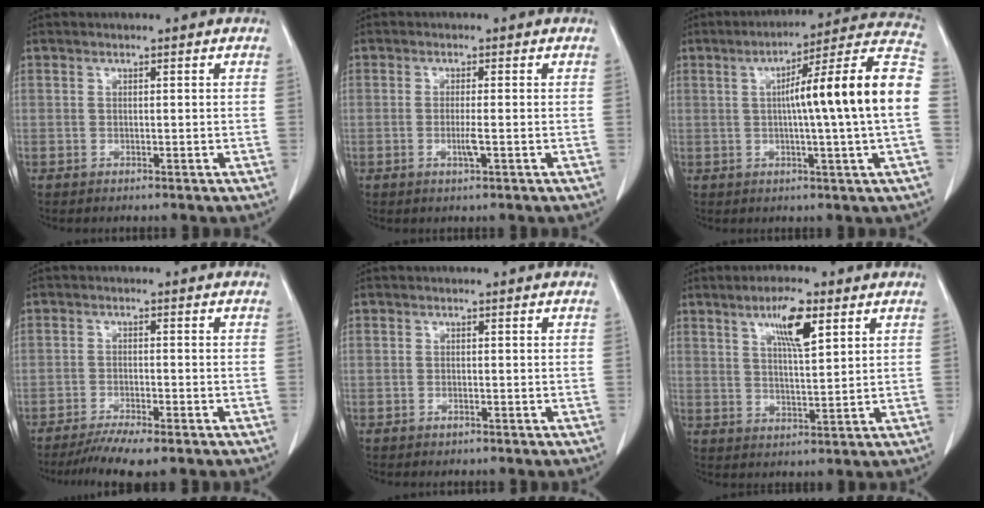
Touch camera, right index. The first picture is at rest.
{"total": 2.2, "force": [-0.6, 0.0, 2.1], "torque": [-0.043, -0.005, -0.011]}
{"total": 17.5, "force": [0.5, -1.0, 17.5], "torque": [-0.251, 0.021, -0.004]}
{"total": 6.5, "force": [-5.0, 0.4, 4.2], "torque": [-0.067, -0.015, -0.081]}
{"total": 0.5, "force": [-0.3, 0.3, 0.2], "torque": [-0.006, -0.001, -0.001]}
{"total": 7.2, "force": [3.7, 1.2, 6.0], "torque": [-0.108, 0.000, 0.063]}